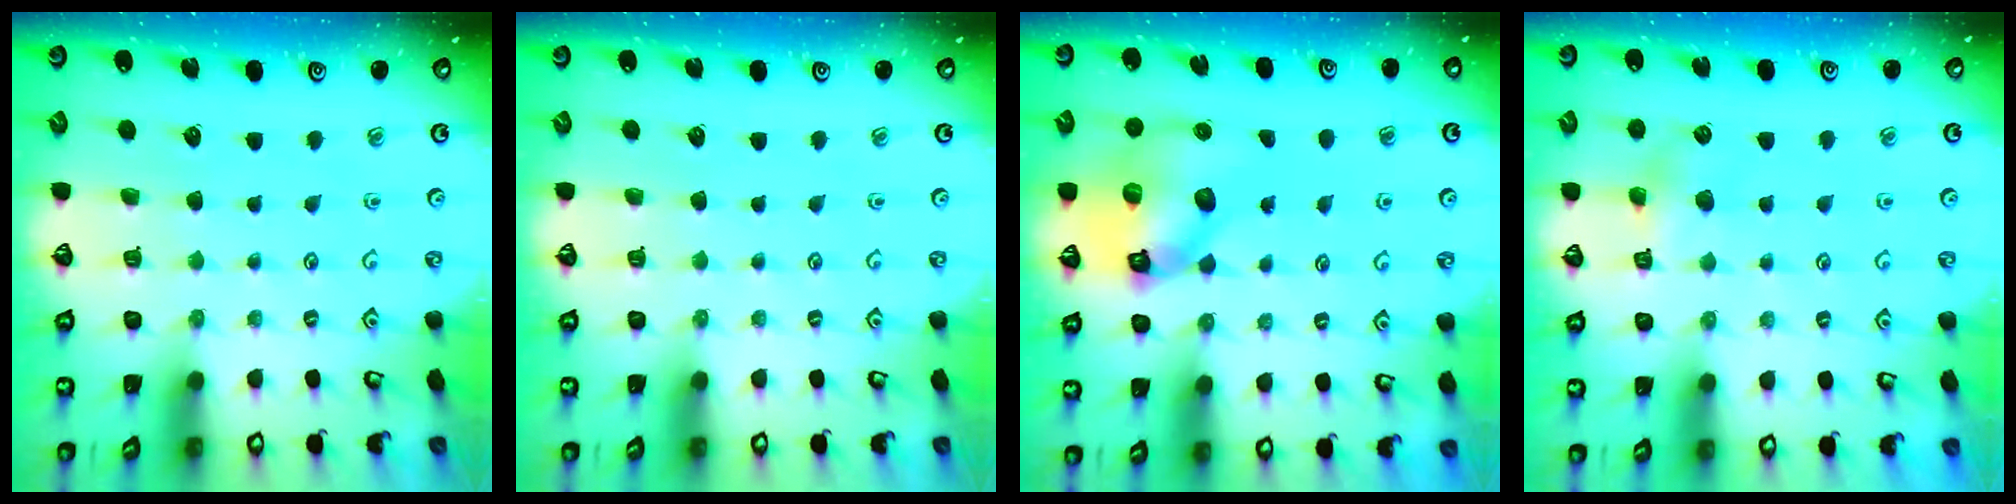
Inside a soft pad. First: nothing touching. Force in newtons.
{"total": 0.0}
{"total": 13.7, "press": 13.5, "slide": 2.1}
{"total": 6.2, "press": 6.2, "slide": 0.6}